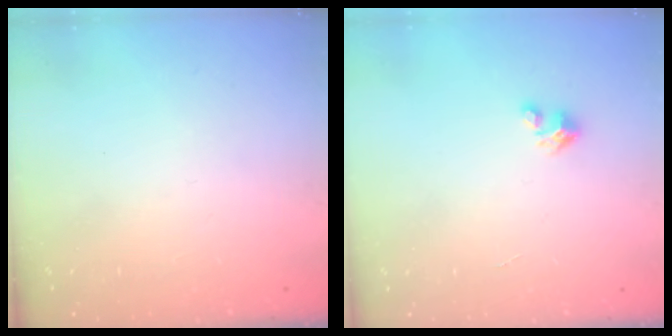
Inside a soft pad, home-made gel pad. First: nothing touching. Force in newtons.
{"total": 3.6, "press": 3.5, "slide": 0.2}